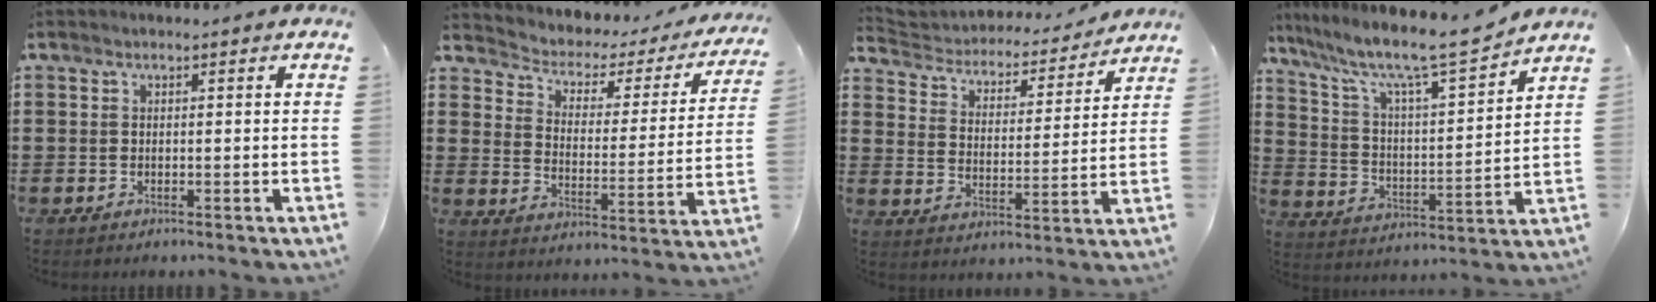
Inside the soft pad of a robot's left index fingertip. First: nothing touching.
{"total": 2.3, "force": [1.5, 1.7, 0.7], "torque": [-0.032, -0.018, 0.013]}
{"total": 3.3, "force": [3.2, 0.8, 0.3], "torque": [-0.030, -0.028, 0.046]}
{"total": 8.8, "force": [7.4, 0.8, 4.8], "torque": [-0.124, -0.051, 0.119]}